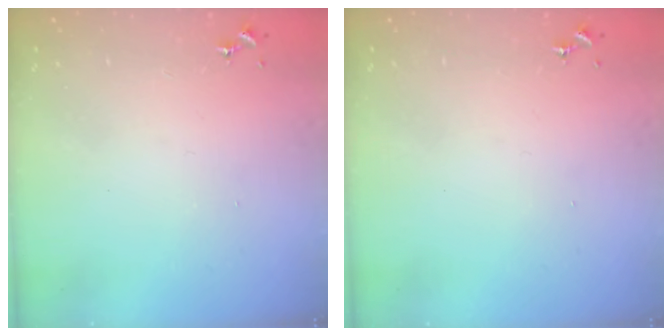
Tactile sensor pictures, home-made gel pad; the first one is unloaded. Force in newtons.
{"total": 0.0}